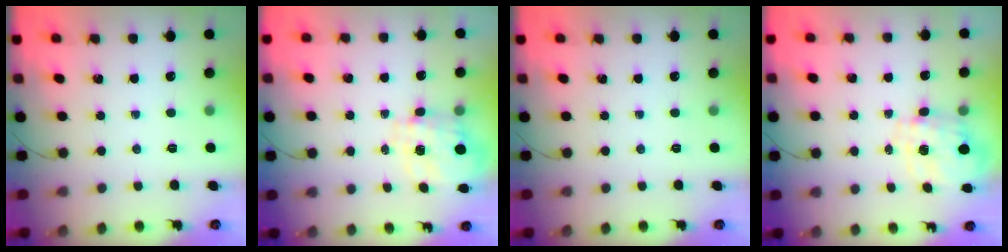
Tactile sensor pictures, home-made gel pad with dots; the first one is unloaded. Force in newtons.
{"total": 3.5, "press": 3.4, "slide": 1.1}
{"total": 0.0}
{"total": 4.0, "press": 3.9, "slide": 0.9}